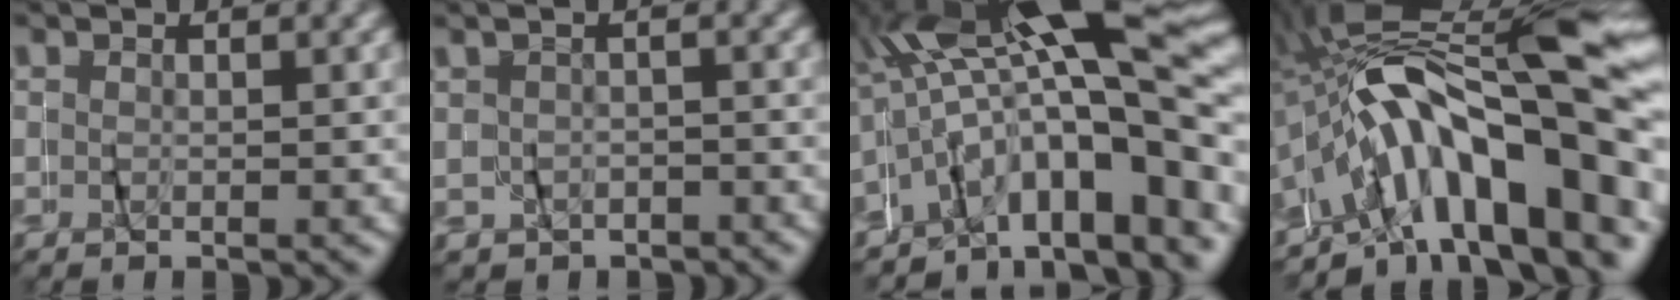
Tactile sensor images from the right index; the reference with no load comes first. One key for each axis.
{"total": 2.2, "fx": 0.4, "fy": 2.2, "fz": 0.0, "tx": -0.010, "ty": 0.016, "tz": 0.002}
{"total": 12.3, "fx": 0.6, "fy": 5.3, "fz": 11.1, "tx": -0.158, "ty": 0.018, "tz": 0.007}
{"total": 16.5, "fx": -1.0, "fy": 8.3, "fz": 14.2, "tx": -0.255, "ty": 0.006, "tz": -0.007}